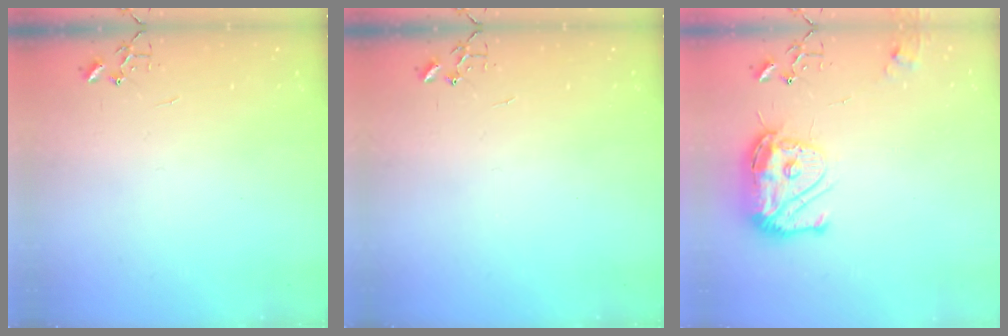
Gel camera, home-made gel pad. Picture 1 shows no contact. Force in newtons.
{"total": 0.0}
{"total": 16.6, "press": 16.5, "slide": 1.6}